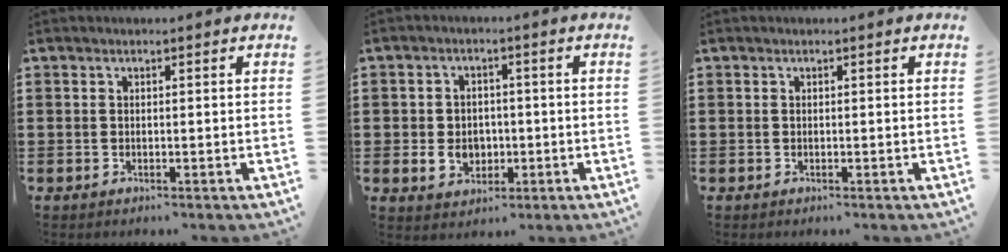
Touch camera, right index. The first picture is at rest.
{"total": 4.2, "force": [-0.6, 3.5, 2.2], "torque": [-0.050, 0.007, -0.013]}
{"total": 0.0}